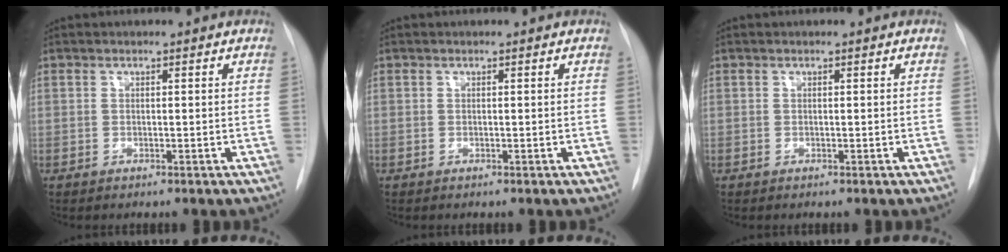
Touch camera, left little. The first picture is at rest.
{"total": 0.0}
{"total": 0.0}